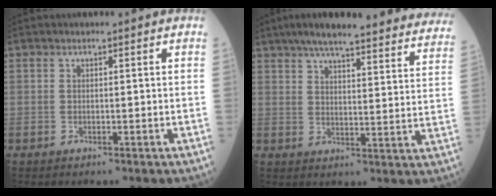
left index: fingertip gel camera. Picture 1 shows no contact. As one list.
[{"total": 29.2, "force": [25.9, 4.0, 13.0], "torque": [-0.186, -0.032, 0.310]}]